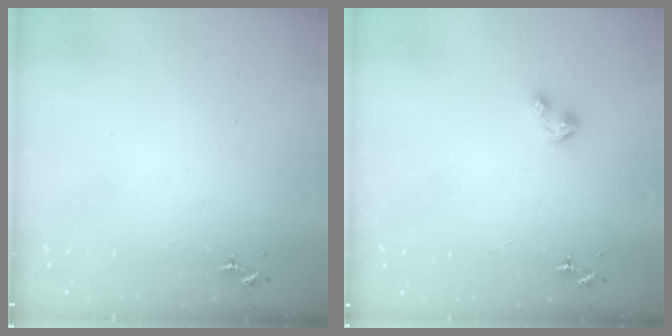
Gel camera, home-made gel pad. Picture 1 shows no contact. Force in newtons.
{"total": 4.8, "press": 4.8, "slide": 0.4}